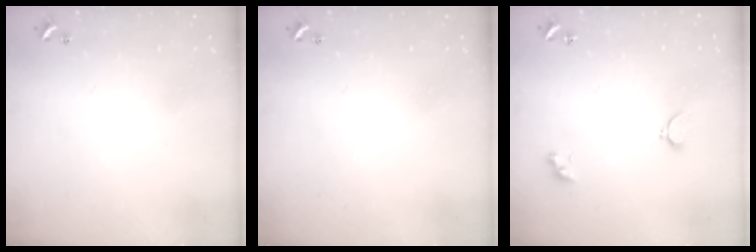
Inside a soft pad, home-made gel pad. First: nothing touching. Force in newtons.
{"total": 0.0}
{"total": 1.8, "press": 1.7, "slide": 0.5}